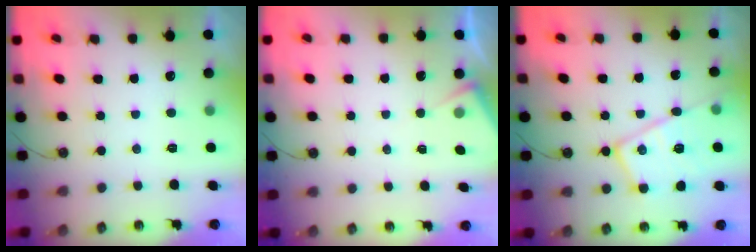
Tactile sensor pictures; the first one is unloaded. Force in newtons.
{"total": 3.5, "press": 3.5, "slide": 0.6}
{"total": 17.3, "press": 17.2, "slide": 1.4}